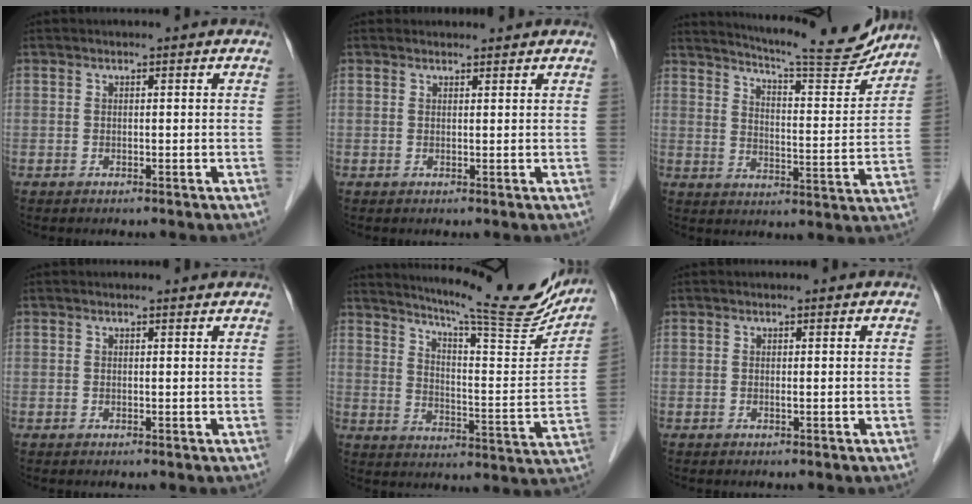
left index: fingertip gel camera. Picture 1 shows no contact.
{"total": 1.6, "force": [1.6, 0.4, 0.0], "torque": [-0.008, 0.007, 0.024]}
{"total": 17.2, "force": [16.1, 1.0, 6.0], "torque": [-0.097, -0.046, 0.213]}
{"total": 0.9, "force": [0.9, 0.0, 0.0], "torque": [-0.010, -0.001, 0.012]}
{"total": 21.9, "force": [19.4, 1.9, 9.9], "torque": [-0.152, -0.050, 0.257]}
{"total": 0.0}